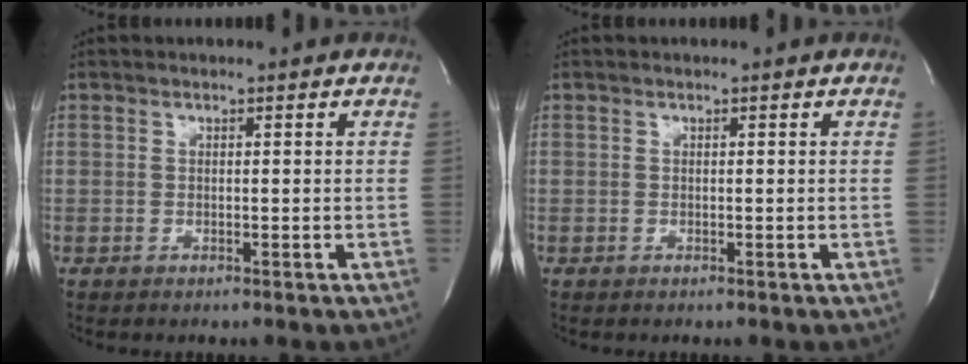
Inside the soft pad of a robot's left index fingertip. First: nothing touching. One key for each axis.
{"total": 0.0}